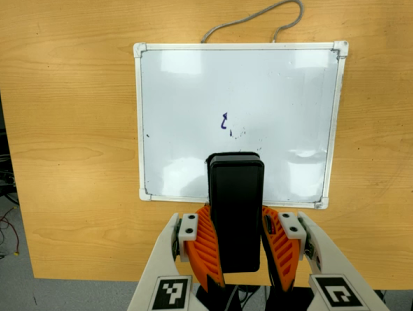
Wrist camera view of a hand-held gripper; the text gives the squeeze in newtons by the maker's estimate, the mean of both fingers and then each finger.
{"total": 12.0, "left": 10.5, "right": 13.5}